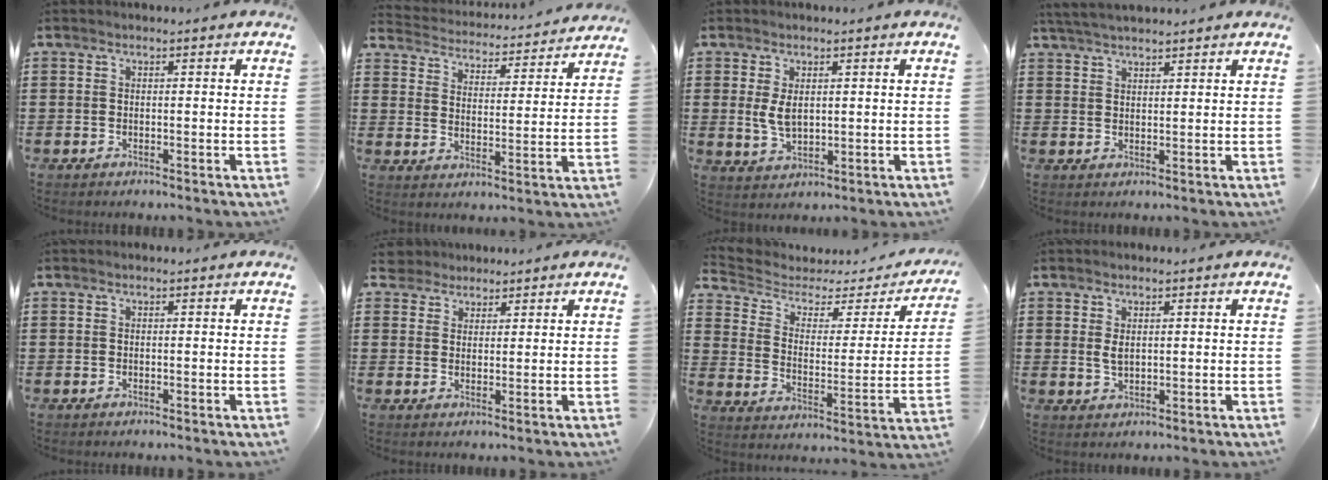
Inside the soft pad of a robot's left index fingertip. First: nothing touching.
{"total": 3.9, "force": [3.9, -0.1, -0.2], "torque": [-0.022, -0.035, 0.061]}
{"total": 4.0, "force": [0.8, 2.3, 3.2], "torque": [-0.075, 0.003, 0.012]}
{"total": 3.3, "force": [3.1, 0.2, 1.0], "torque": [-0.027, -0.001, 0.059]}
{"total": 0.0}
{"total": 3.1, "force": [2.7, 1.6, 0.0], "torque": [-0.015, 0.008, 0.051]}
{"total": 3.4, "force": [2.4, 1.9, 1.5], "torque": [-0.051, -0.014, 0.032]}
{"total": 1.9, "force": [0.6, 0.8, 1.6], "torque": [-0.041, 0.000, 0.007]}